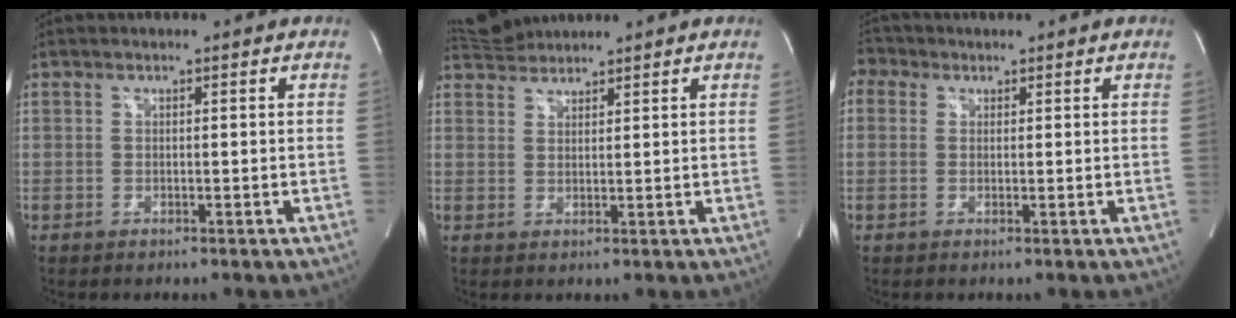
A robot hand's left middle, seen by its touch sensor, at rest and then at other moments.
{"total": 3.9, "force": [3.8, 0.5, 0.0], "torque": [-0.011, 0.020, 0.076]}
{"total": 3.2, "force": [1.4, 2.7, 1.0], "torque": [-0.023, 0.020, 0.024]}